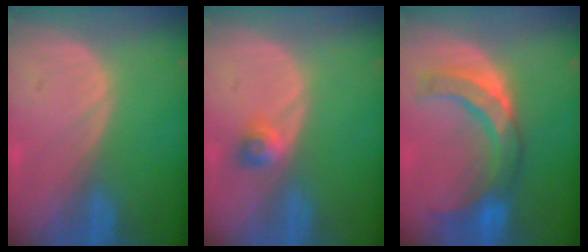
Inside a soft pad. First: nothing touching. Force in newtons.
{"total": 2.5, "press": 2.2, "slide": 1.3}
{"total": 8.4, "press": 8.3, "slide": 1.2}